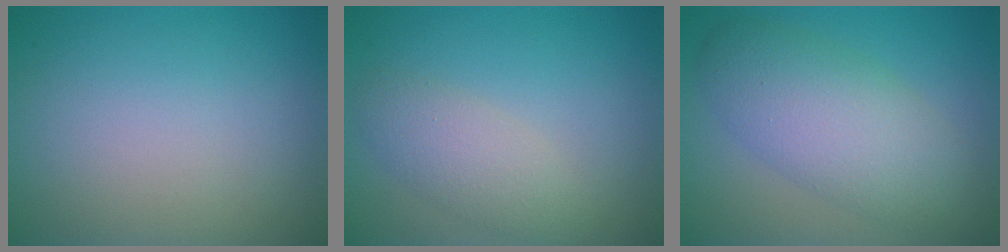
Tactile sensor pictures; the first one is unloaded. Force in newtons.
{"total": 2.9, "press": 2.9, "slide": 0.3}
{"total": 6.6, "press": 6.6, "slide": 0.2}